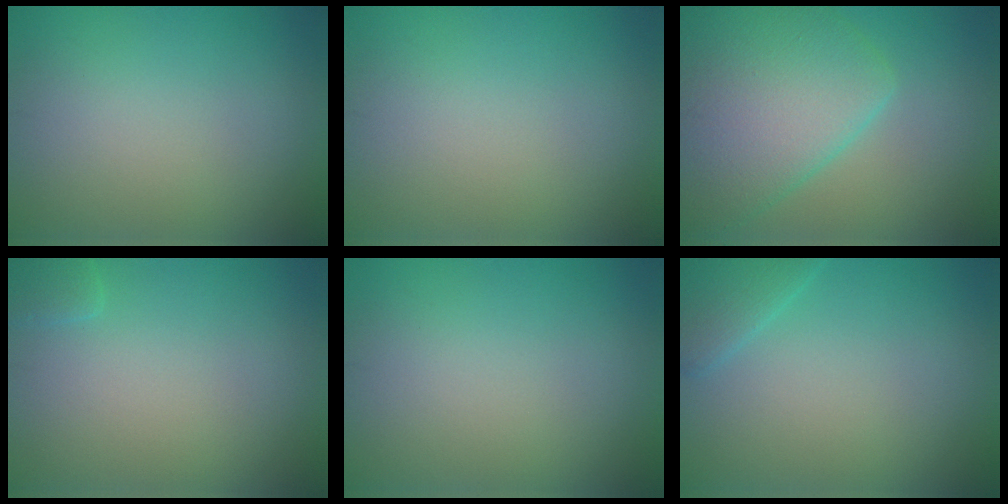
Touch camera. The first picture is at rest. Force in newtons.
{"total": 0.0}
{"total": 8.9, "press": 8.9, "slide": 0.4}
{"total": 0.9, "press": 0.9, "slide": 0.1}
{"total": 0.0}
{"total": 2.2, "press": 2.2, "slide": 0.1}